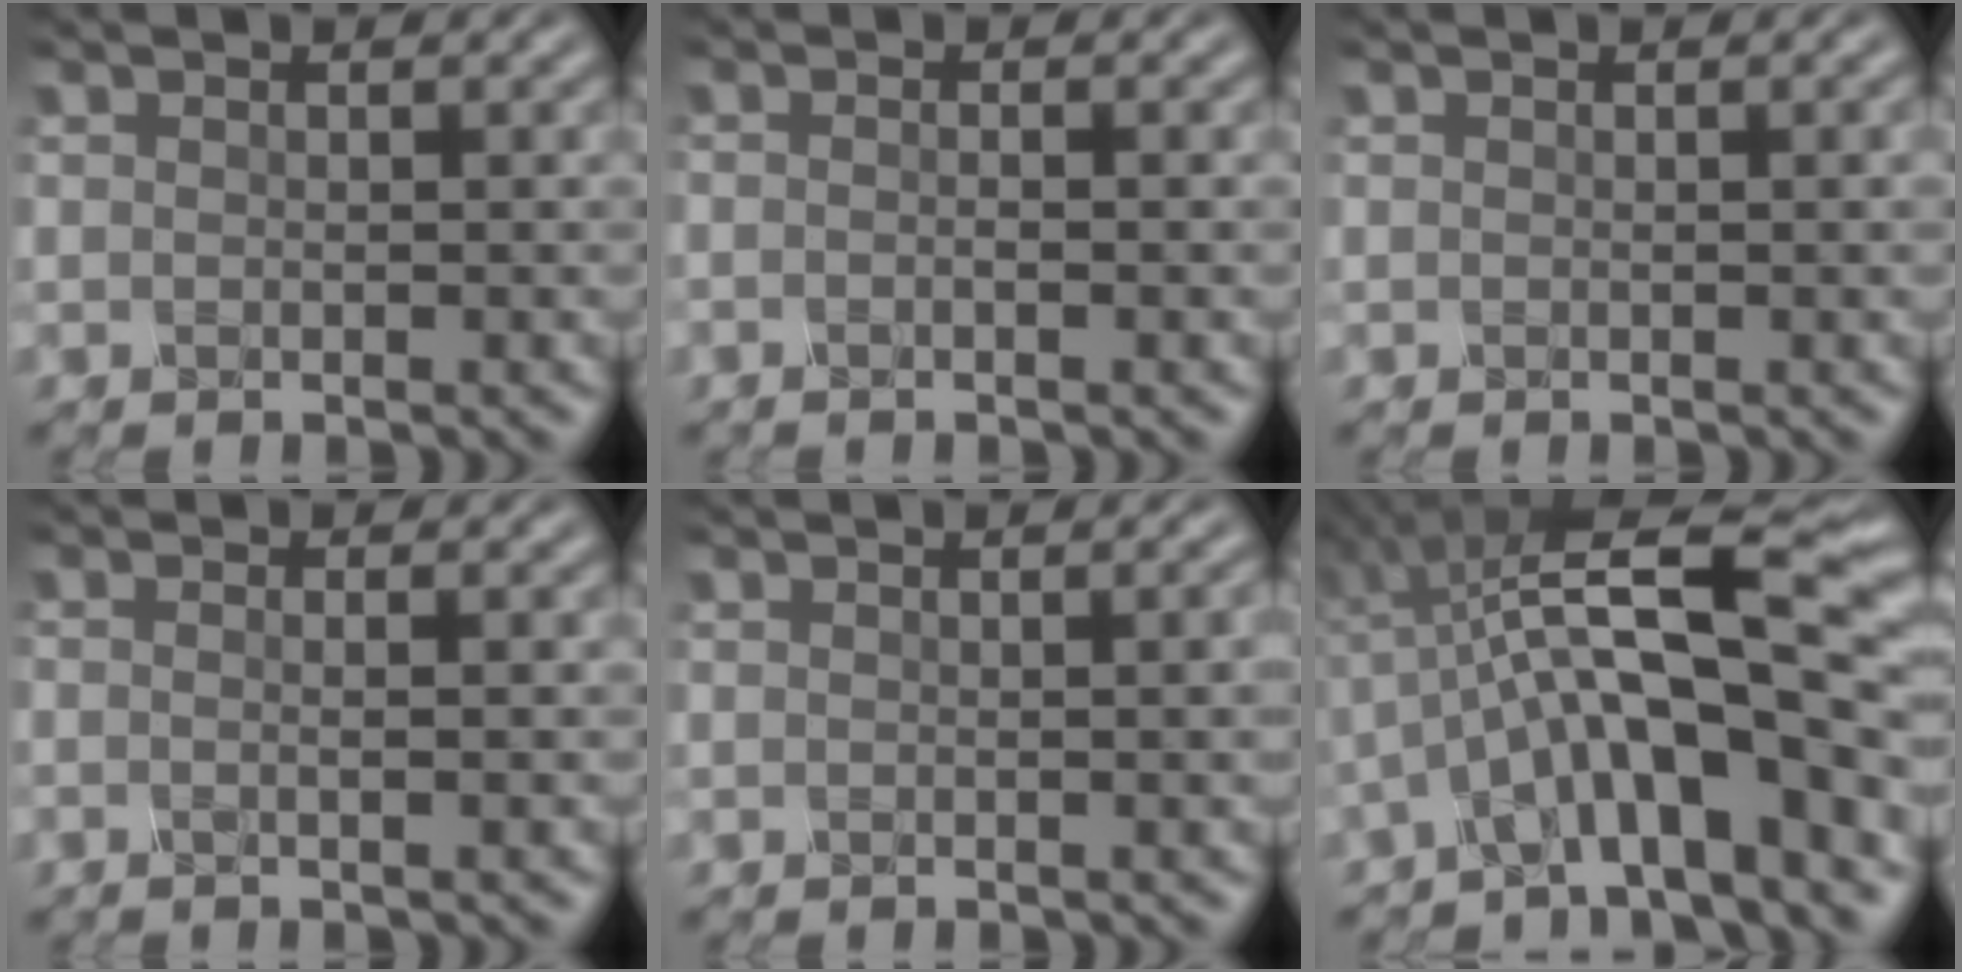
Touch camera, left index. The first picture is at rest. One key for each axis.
{"total": 0.9, "fx": -0.6, "fy": 0.1, "fz": 0.7, "tx": -0.005, "ty": -0.009, "tz": -0.018}
{"total": 1.4, "fx": 0.5, "fy": 0.5, "fz": 1.2, "tx": -0.016, "ty": 0.001, "tz": 0.010}
{"total": 1.7, "fx": -0.3, "fy": 0.6, "fz": 1.5, "tx": -0.006, "ty": -0.005, "tz": -0.027}
{"total": 3.6, "fx": 0.9, "fy": 1.7, "fz": 3.1, "tx": -0.021, "ty": 0.017, "tz": -0.003}
{"total": 11.8, "fx": -2.6, "fy": 3.1, "fz": 11.0, "tx": -0.170, "ty": 0.021, "tz": -0.050}